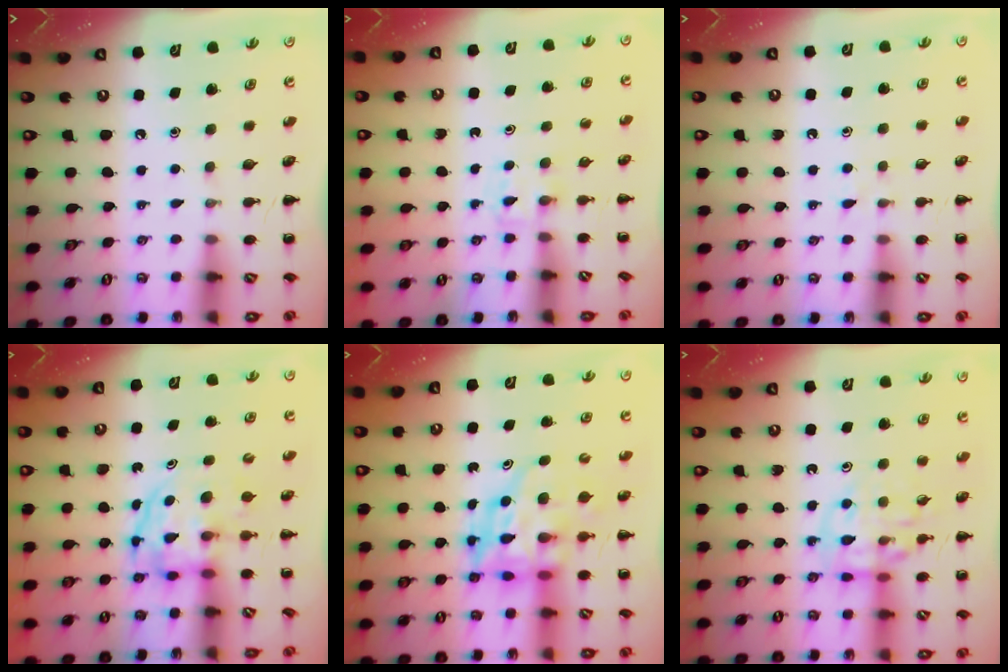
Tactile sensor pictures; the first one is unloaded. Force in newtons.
{"total": 2.3, "press": 2.1, "slide": 1.0}
{"total": 3.5, "press": 3.3, "slide": 1.2}
{"total": 3.8, "press": 3.8, "slide": 0.3}
{"total": 7.9, "press": 7.6, "slide": 2.2}
{"total": 11.6, "press": 11.5, "slide": 1.5}